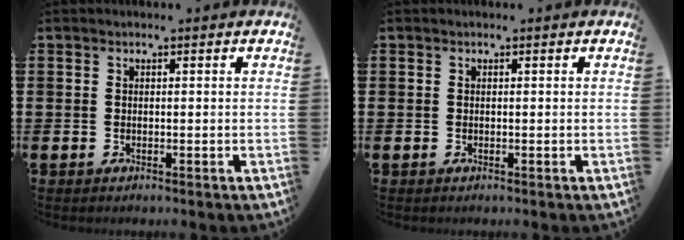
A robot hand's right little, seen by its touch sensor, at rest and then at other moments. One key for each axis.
{"total": 0.0}